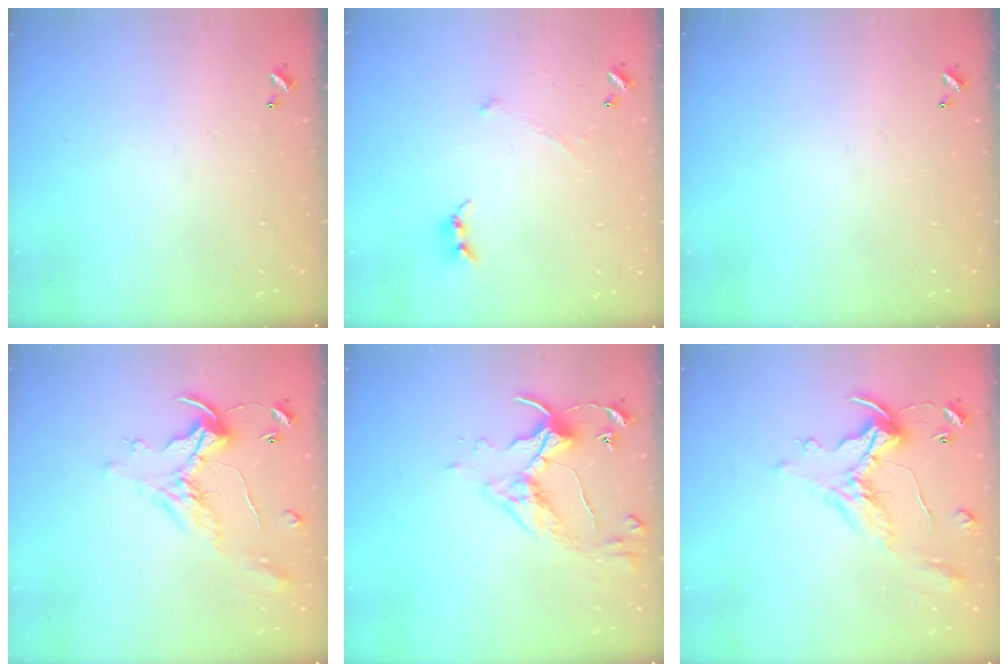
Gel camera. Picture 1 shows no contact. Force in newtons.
{"total": 0.6, "press": 0.6, "slide": 0.3}
{"total": 0.0}
{"total": 1.1, "press": 0.8, "slide": 0.9}
{"total": 4.8, "press": 4.7, "slide": 1.0}
{"total": 1.8, "press": 1.5, "slide": 1.1}